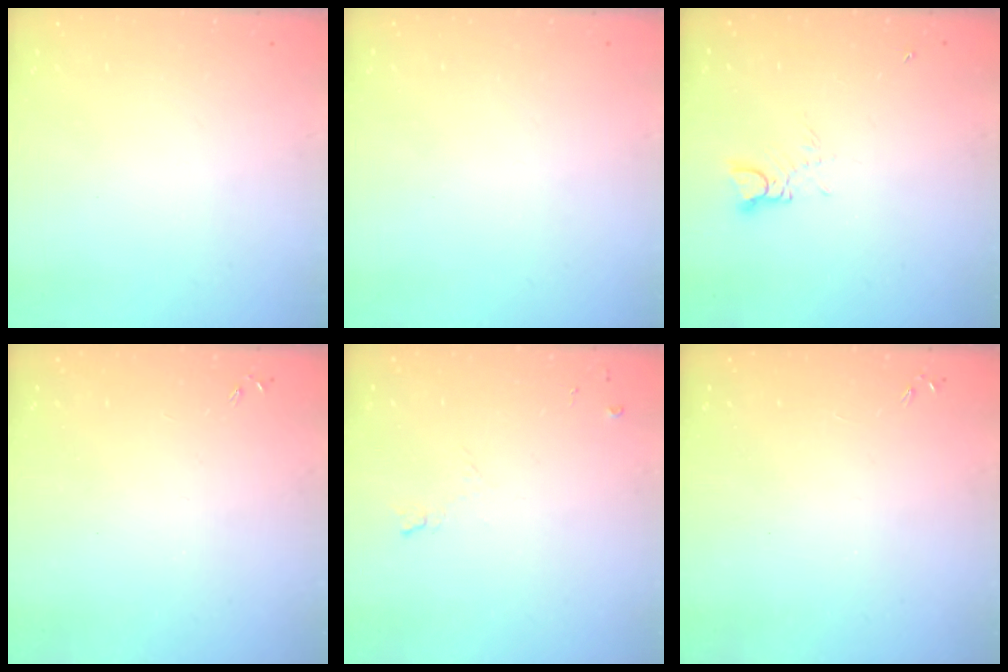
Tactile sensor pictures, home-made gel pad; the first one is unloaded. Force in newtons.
{"total": 0.0}
{"total": 2.9, "press": 2.9, "slide": 0.3}
{"total": 0.0}
{"total": 6.5, "press": 6.4, "slide": 0.7}
{"total": 0.0}